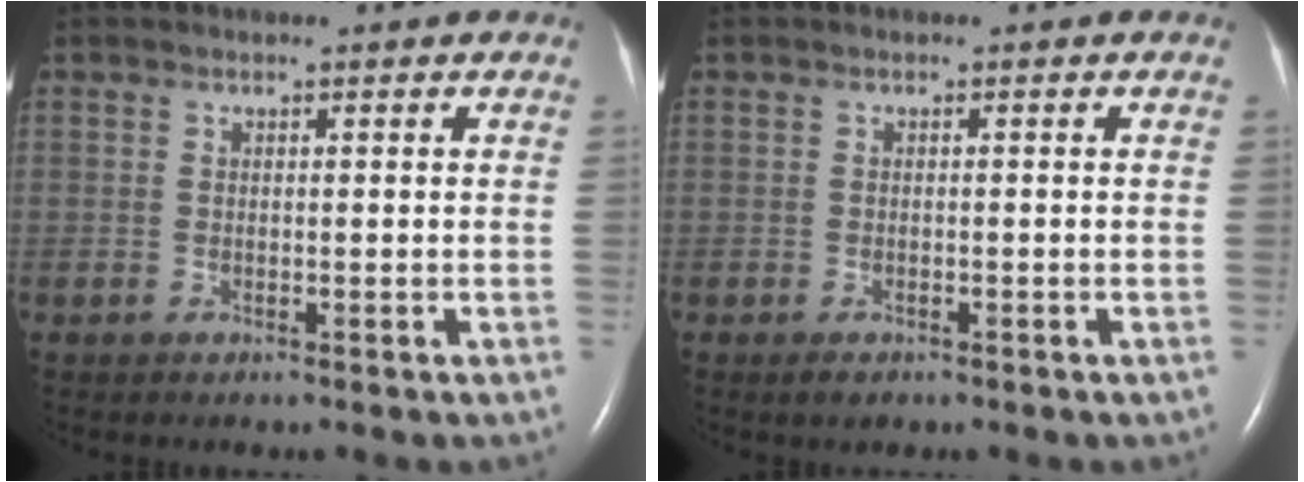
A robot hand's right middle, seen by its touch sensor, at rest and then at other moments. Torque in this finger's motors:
{"motor_torque": [0.12, -0.16, -0.04, 0.00]}